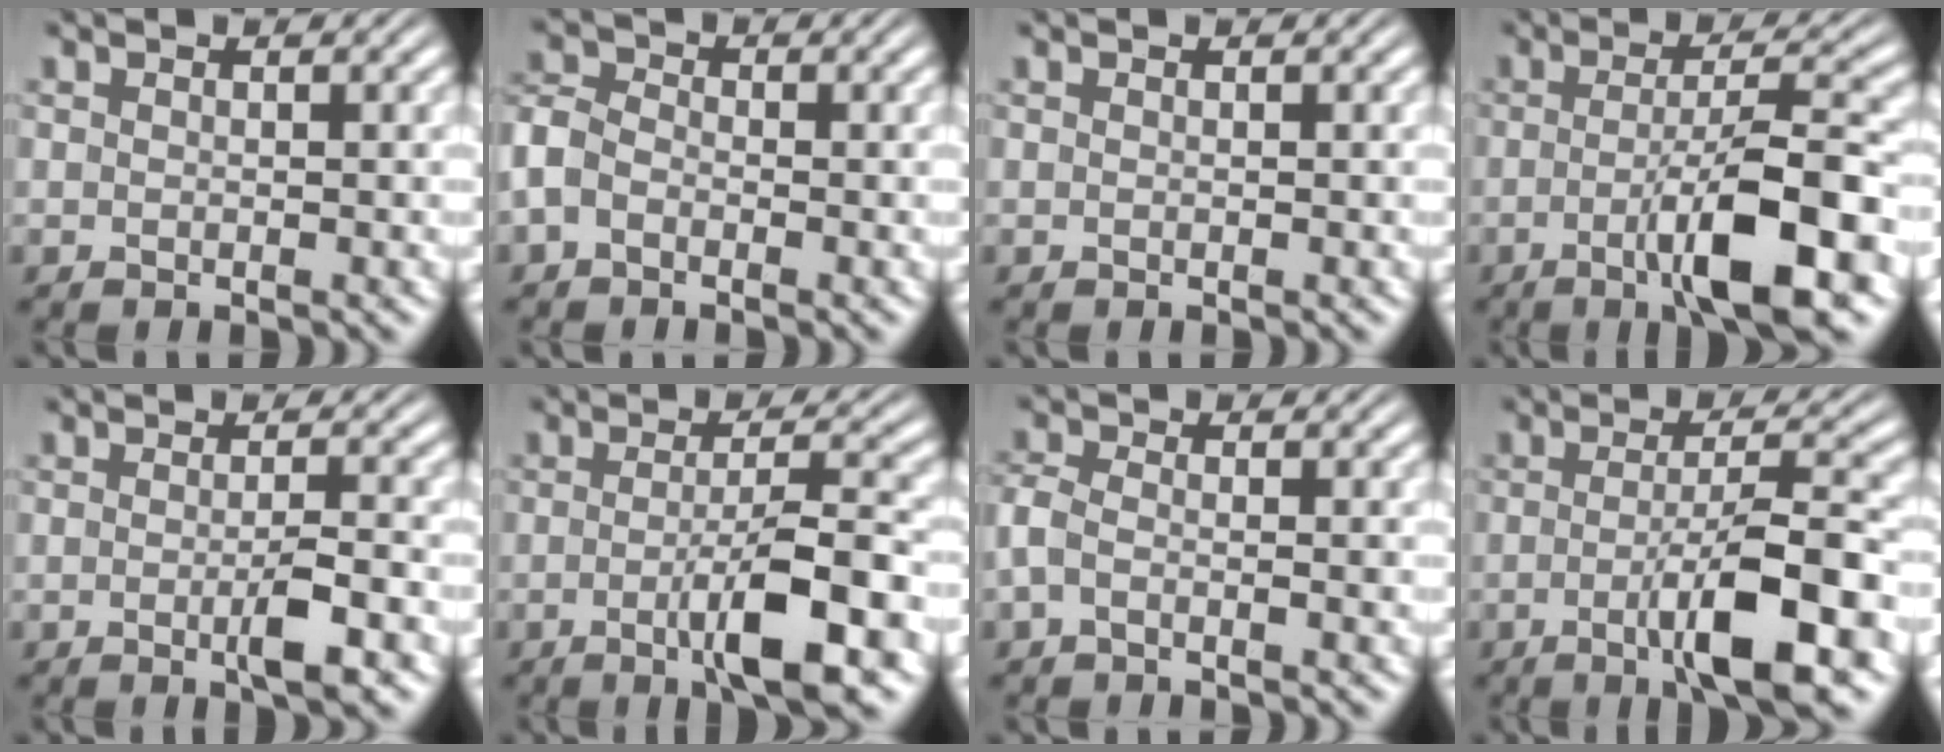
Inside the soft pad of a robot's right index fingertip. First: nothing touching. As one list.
[{"total": 3.2, "force": [-0.9, 2.7, 1.6], "torque": [-0.051, -0.013, -0.017]}, {"total": 0.0}, {"total": 7.5, "force": [-3.0, 1.3, 6.7], "torque": [-0.099, -0.001, -0.045]}, {"total": 2.4, "force": [-1.0, 0.3, 2.1], "torque": [-0.026, 0.002, -0.023]}, {"total": 5.9, "force": [-2.3, 0.8, 5.4], "torque": [-0.078, -0.002, -0.036]}, {"total": 2.8, "force": [-0.8, 1.9, 1.9], "torque": [-0.058, -0.009, -0.015]}, {"total": 6.8, "force": [-2.7, 1.1, 6.2], "torque": [-0.091, -0.003, -0.040]}]